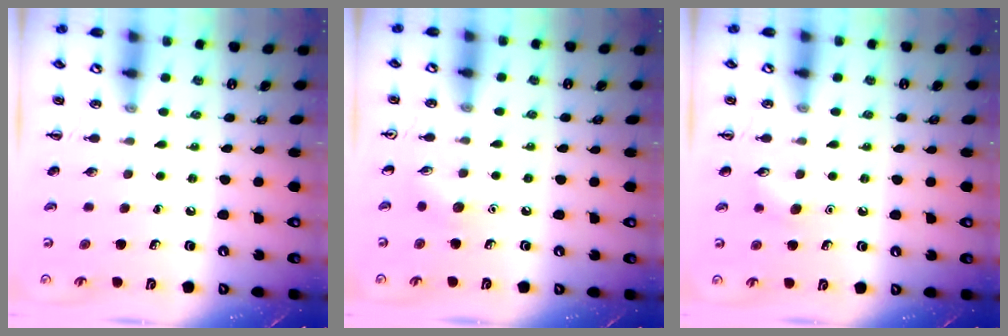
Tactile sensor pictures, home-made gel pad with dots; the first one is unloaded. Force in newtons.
{"total": 4.5, "press": 4.3, "slide": 1.2}
{"total": 4.8, "press": 4.6, "slide": 1.3}